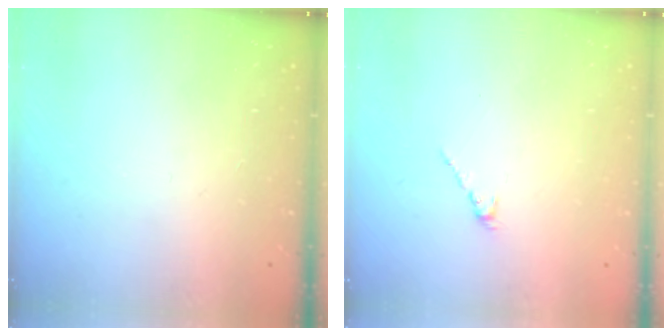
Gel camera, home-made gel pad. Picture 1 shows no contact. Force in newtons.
{"total": 1.3, "press": 1.2, "slide": 0.5}